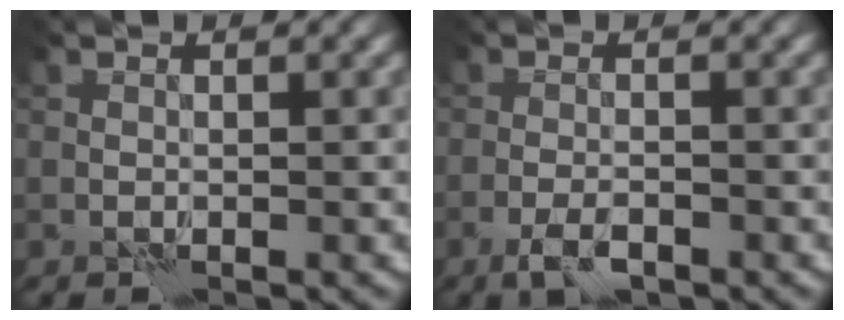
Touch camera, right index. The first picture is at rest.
{"total": 2.3, "force": [-1.4, 0.7, 1.7], "torque": [-0.038, -0.001, -0.032]}